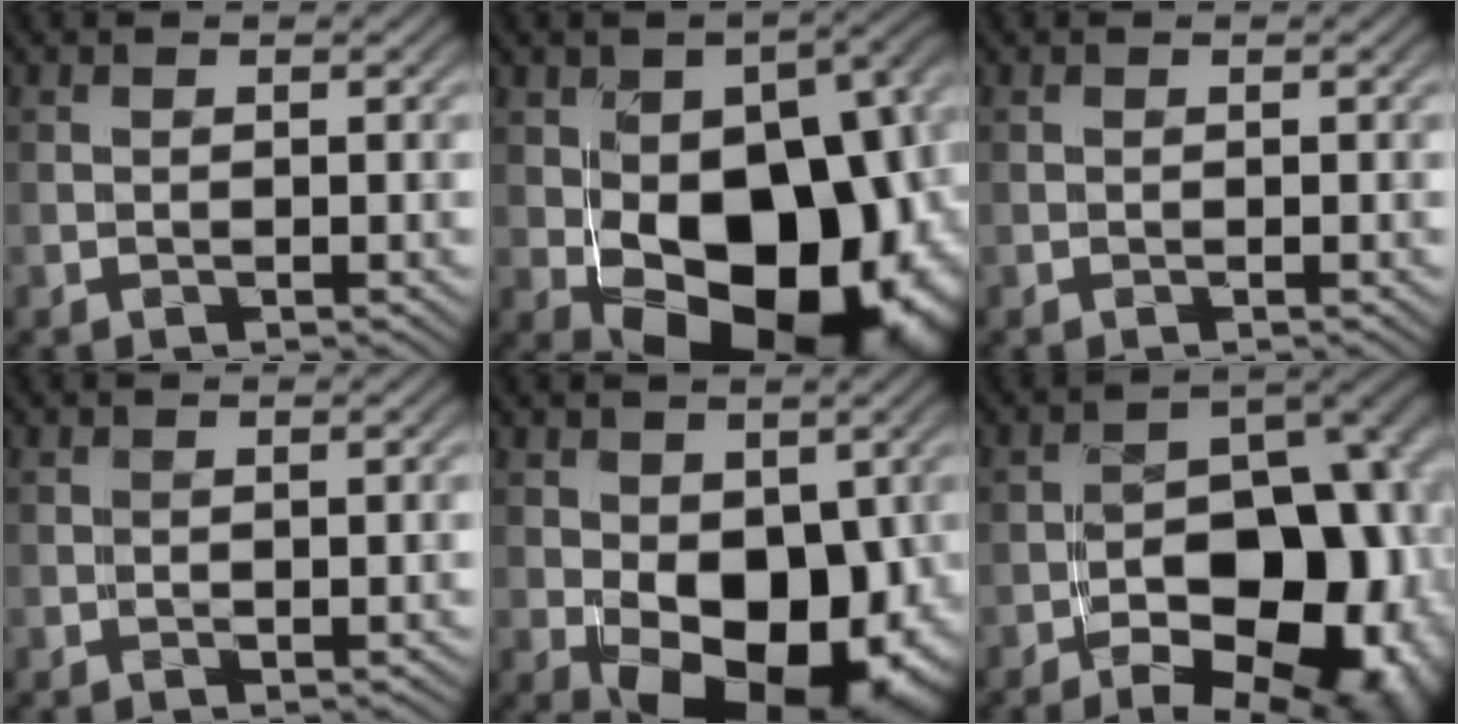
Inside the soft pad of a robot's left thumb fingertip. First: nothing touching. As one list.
[{"total": 18.8, "force": [-3.1, 12.1, 14.1], "torque": [-0.175, -0.043, -0.009]}, {"total": 0.0}, {"total": 0.7, "force": [-0.4, 0.4, 0.4], "torque": [-0.002, -0.003, -0.003]}, {"total": 13.1, "force": [-2.6, 8.1, 10.0], "torque": [-0.152, -0.036, -0.019]}, {"total": 17.8, "force": [-7.5, 11.1, 11.7], "torque": [-0.095, 0.019, -0.092]}]